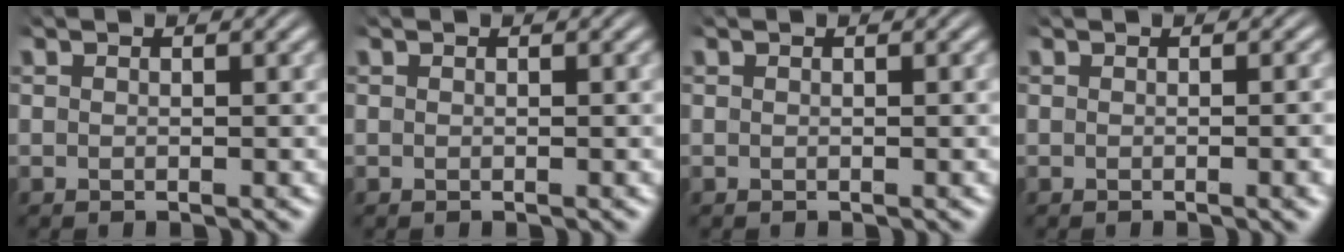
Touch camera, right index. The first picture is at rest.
{"total": 0.0}
{"total": 0.0}
{"total": 1.0, "force": [-0.3, -0.3, 0.9], "torque": [-0.009, 0.007, -0.008]}